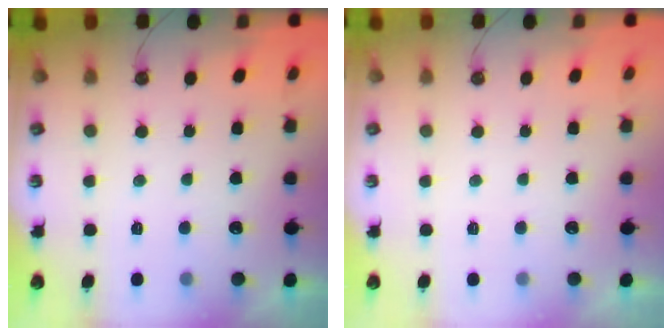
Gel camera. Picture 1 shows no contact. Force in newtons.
{"total": 0.0}